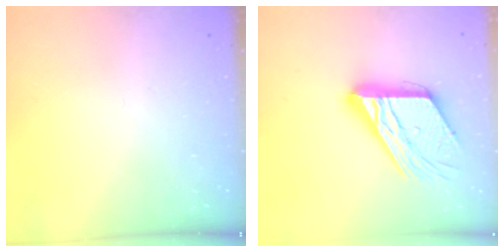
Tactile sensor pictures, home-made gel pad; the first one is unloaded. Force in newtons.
{"total": 19.7, "press": 19.6, "slide": 1.8}